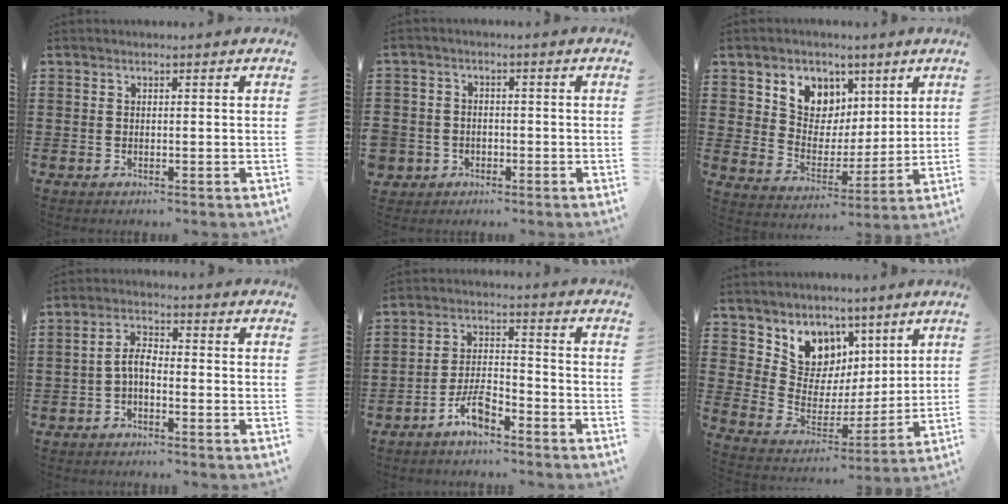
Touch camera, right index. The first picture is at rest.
{"total": 3.2, "force": [-1.6, 2.7, 0.2], "torque": [-0.024, 0.005, -0.038]}
{"total": 7.0, "force": [4.2, 5.5, 0.9], "torque": [-0.052, -0.024, 0.077]}
{"total": 3.4, "force": [-1.3, 1.4, 2.8], "torque": [-0.074, 0.003, -0.033]}
{"total": 5.9, "force": [-4.3, 1.9, 3.5], "torque": [-0.079, 0.010, -0.084]}
{"total": 8.7, "force": [6.1, 6.1, 1.2], "torque": [-0.065, -0.060, 0.114]}